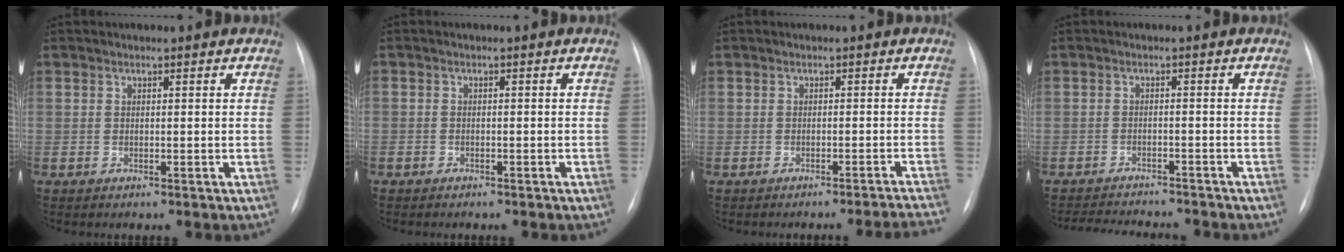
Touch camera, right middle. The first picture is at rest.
{"total": 1.5, "force": [-1.1, 1.0, 0.3], "torque": [-0.011, 0.002, -0.013]}
{"total": 5.6, "force": [-5.2, -1.8, 0.7], "torque": [0.004, -0.003, -0.058]}
{"total": 10.1, "force": [-9.5, 1.5, 3.0], "torque": [-0.049, -0.001, -0.129]}